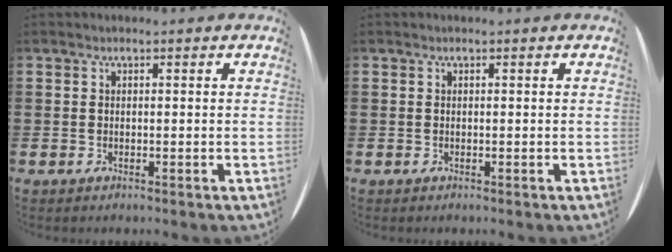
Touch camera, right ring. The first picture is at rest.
{"total": 0.0}